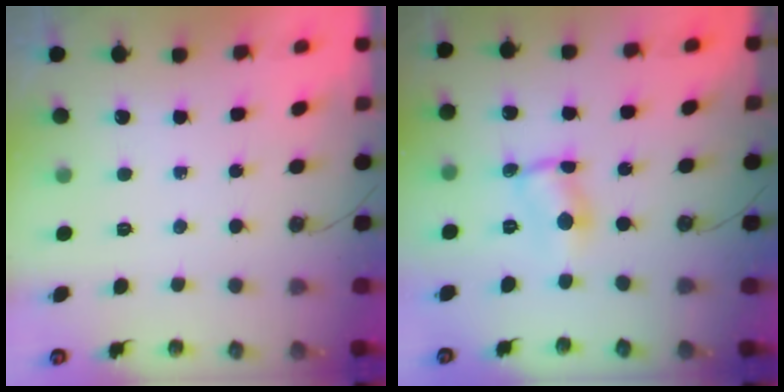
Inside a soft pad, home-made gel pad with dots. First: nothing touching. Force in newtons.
{"total": 2.0, "press": 2.0, "slide": 0.1}